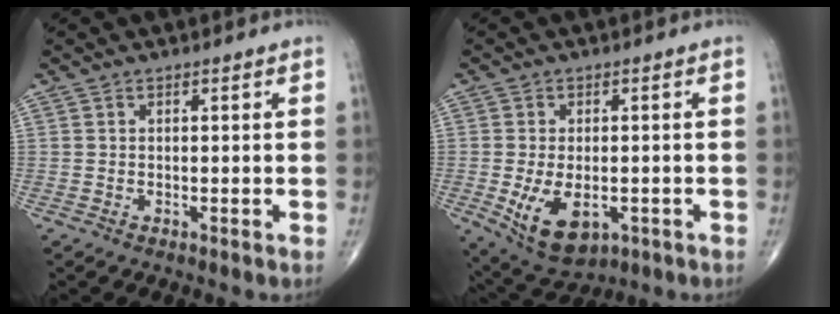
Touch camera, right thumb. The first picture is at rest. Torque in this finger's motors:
{"motor_torque": [-0.13, 0.88, 0.58, 0.34, 0.04]}